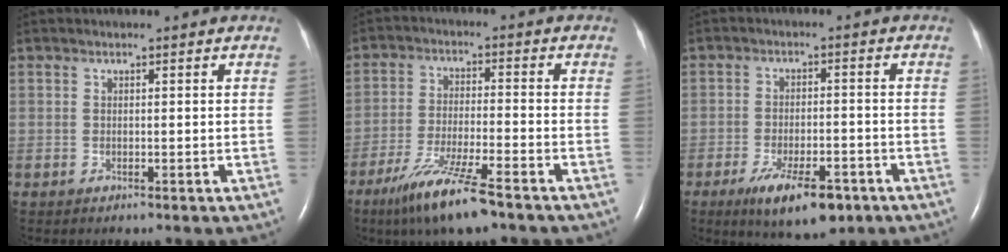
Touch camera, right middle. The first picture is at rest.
{"total": 10.2, "force": [-7.0, 0.3, 7.4], "torque": [-0.147, -0.030, -0.129]}
{"total": 9.6, "force": [-5.9, 3.1, 7.0], "torque": [-0.114, -0.010, -0.089]}